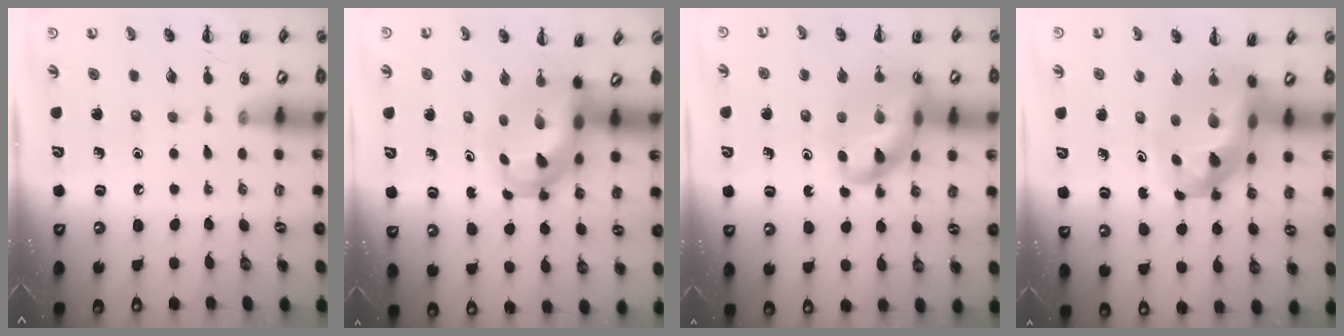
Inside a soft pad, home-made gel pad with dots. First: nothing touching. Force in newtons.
{"total": 5.7, "press": 5.6, "slide": 1.1}
{"total": 15.4, "press": 15.1, "slide": 3.3}
{"total": 12.5, "press": 12.0, "slide": 3.4}